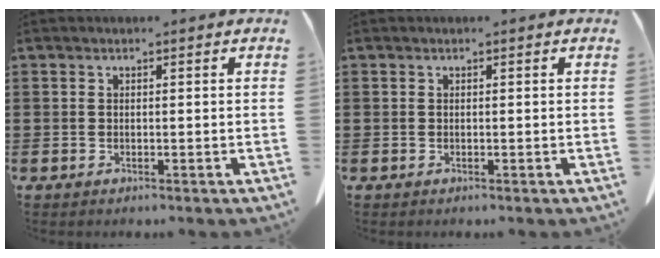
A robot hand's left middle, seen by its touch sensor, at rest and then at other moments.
{"total": 0.0}